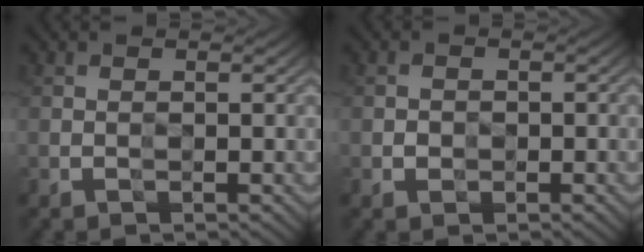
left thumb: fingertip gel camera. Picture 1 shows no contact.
{"total": 1.0, "force": [-0.5, 0.9, -0.2], "torque": [0.002, -0.005, -0.009]}